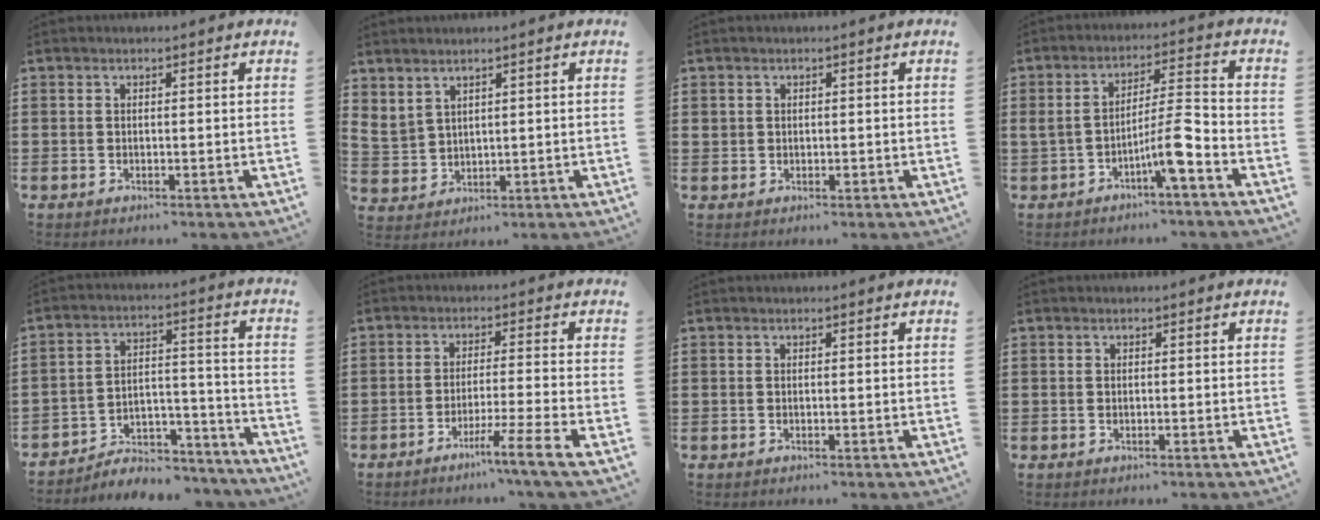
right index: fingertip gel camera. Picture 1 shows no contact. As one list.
[{"total": 2.5, "force": [2.1, 1.3, 0.3], "torque": [-0.016, 0.005, 0.040]}, {"total": 0.9, "force": [0.3, 0.8, 0.3], "torque": [-0.007, 0.004, 0.006]}, {"total": 7.9, "force": [-3.6, 1.5, 6.9], "torque": [-0.121, 0.007, -0.066]}, {"total": 5.1, "force": [-4.7, 1.8, 0.9], "torque": [-0.017, 0.011, -0.094]}, {"total": 5.6, "force": [-3.9, -1.4, 3.7], "torque": [-0.057, -0.014, -0.071]}, {"total": 0.0}, {"total": 0.0}]